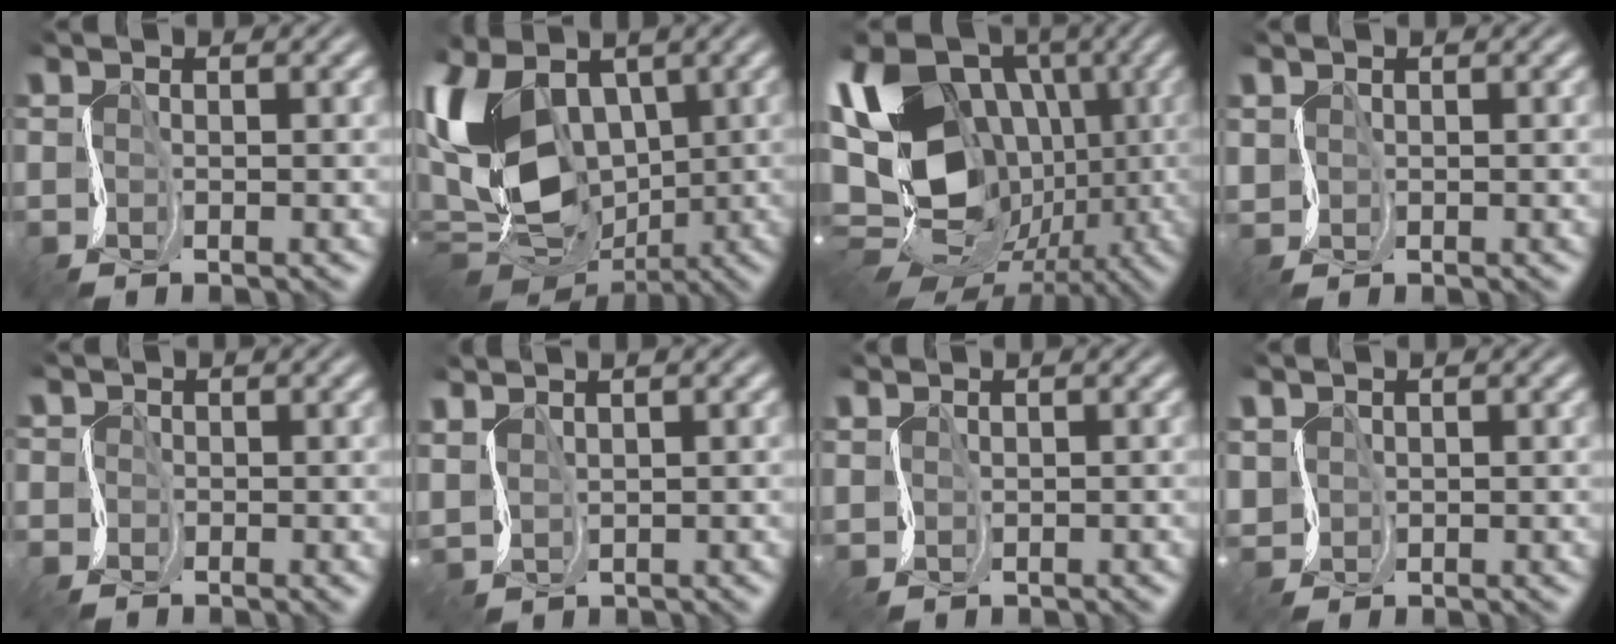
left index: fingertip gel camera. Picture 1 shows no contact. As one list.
[{"total": 14.1, "force": [1.2, 9.7, 10.2], "torque": [-0.225, -0.021, 0.026]}, {"total": 18.9, "force": [1.3, 14.8, 11.7], "torque": [-0.224, 0.010, 0.009]}, {"total": 1.0, "force": [0.6, 0.8, 0.1], "torque": [-0.002, 0.004, 0.018]}, {"total": 1.5, "force": [-1.0, 1.1, -0.4], "torque": [0.016, -0.001, -0.016]}, {"total": 3.0, "force": [2.4, 1.5, 0.9], "torque": [-0.033, 0.022, 0.046]}, {"total": 0.7, "force": [0.2, 0.5, -0.4], "torque": [0.011, 0.001, 0.012]}, {"total": 1.5, "force": [0.8, 1.3, 0.3], "torque": [-0.012, 0.002, 0.020]}]